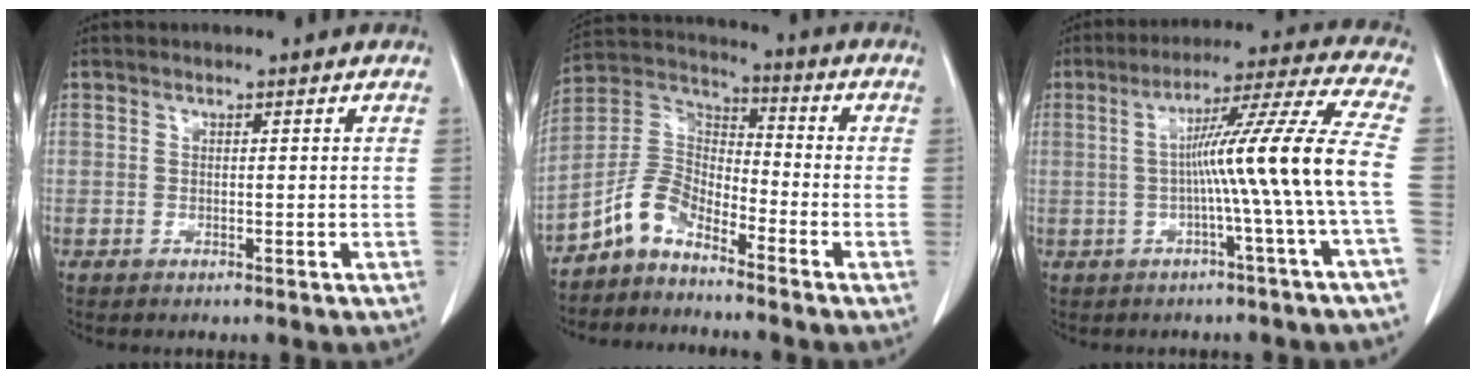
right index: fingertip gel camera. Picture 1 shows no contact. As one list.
[{"total": 7.7, "force": [-5.6, 3.6, 3.9], "torque": [-0.093, 0.020, -0.120]}, {"total": 13.9, "force": [-1.7, -2.5, 13.6], "torque": [-0.203, 0.012, -0.029]}]